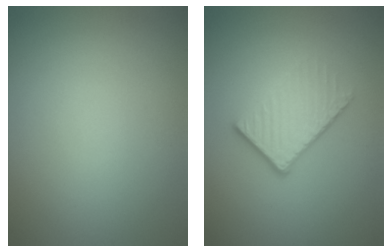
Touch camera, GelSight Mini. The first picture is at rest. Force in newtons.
{"total": 3.9, "press": 2.7, "slide": 2.9}